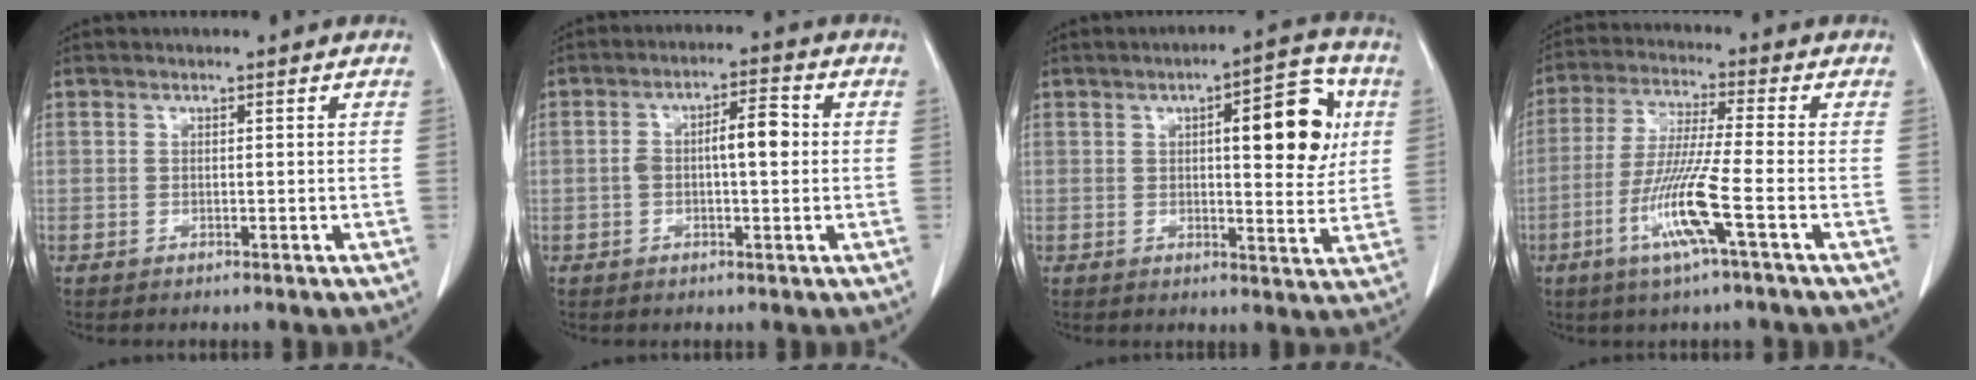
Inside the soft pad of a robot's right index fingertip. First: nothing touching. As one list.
[{"total": 6.0, "force": [0.1, 1.7, 5.7], "torque": [-0.103, 0.022, 0.001]}, {"total": 11.4, "force": [3.0, 3.2, 10.6], "torque": [-0.137, 0.016, 0.036]}, {"total": 10.4, "force": [-4.0, -0.7, 9.6], "torque": [-0.195, -0.017, -0.083]}]